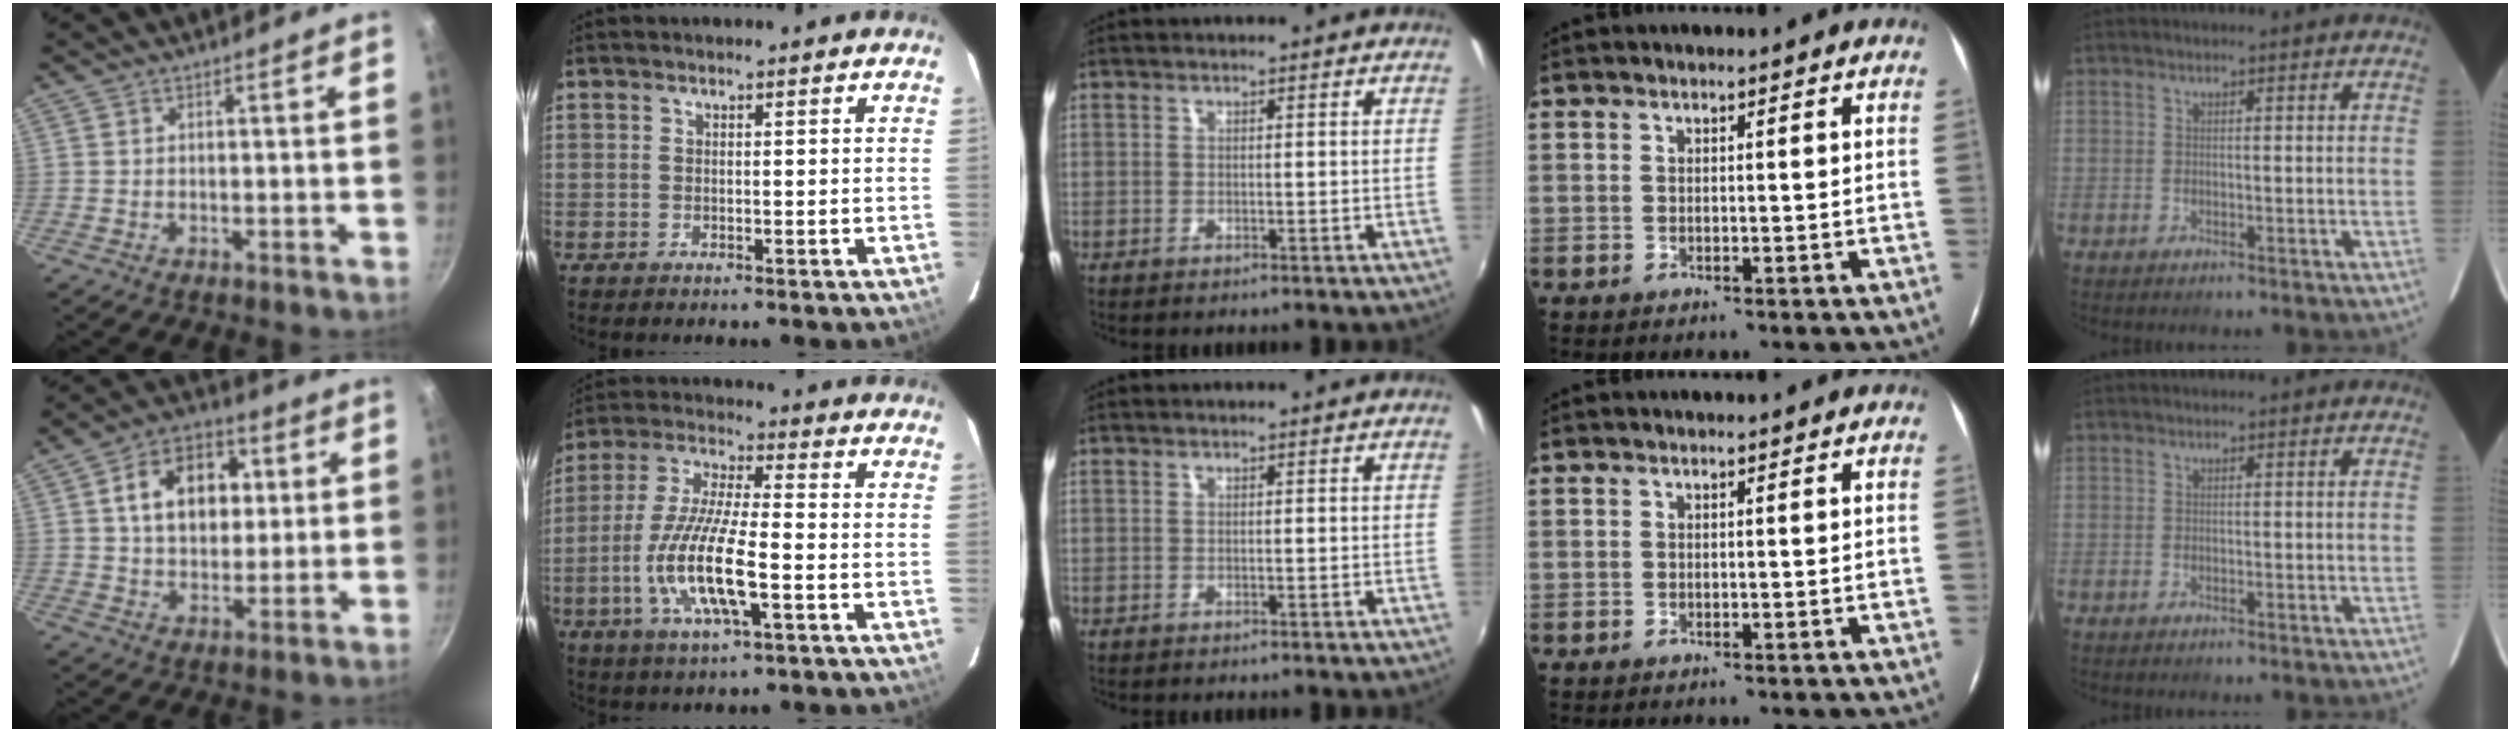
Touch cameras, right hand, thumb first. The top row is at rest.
{"thumb": {"total": 14.3, "force": [3.0, 10.2, 9.6], "torque": [-0.113, 0.011, 0.039]}, "index": {"total": 14.6, "force": [-4.5, 3.2, 13.5], "torque": [-0.280, -0.012, -0.085]}}